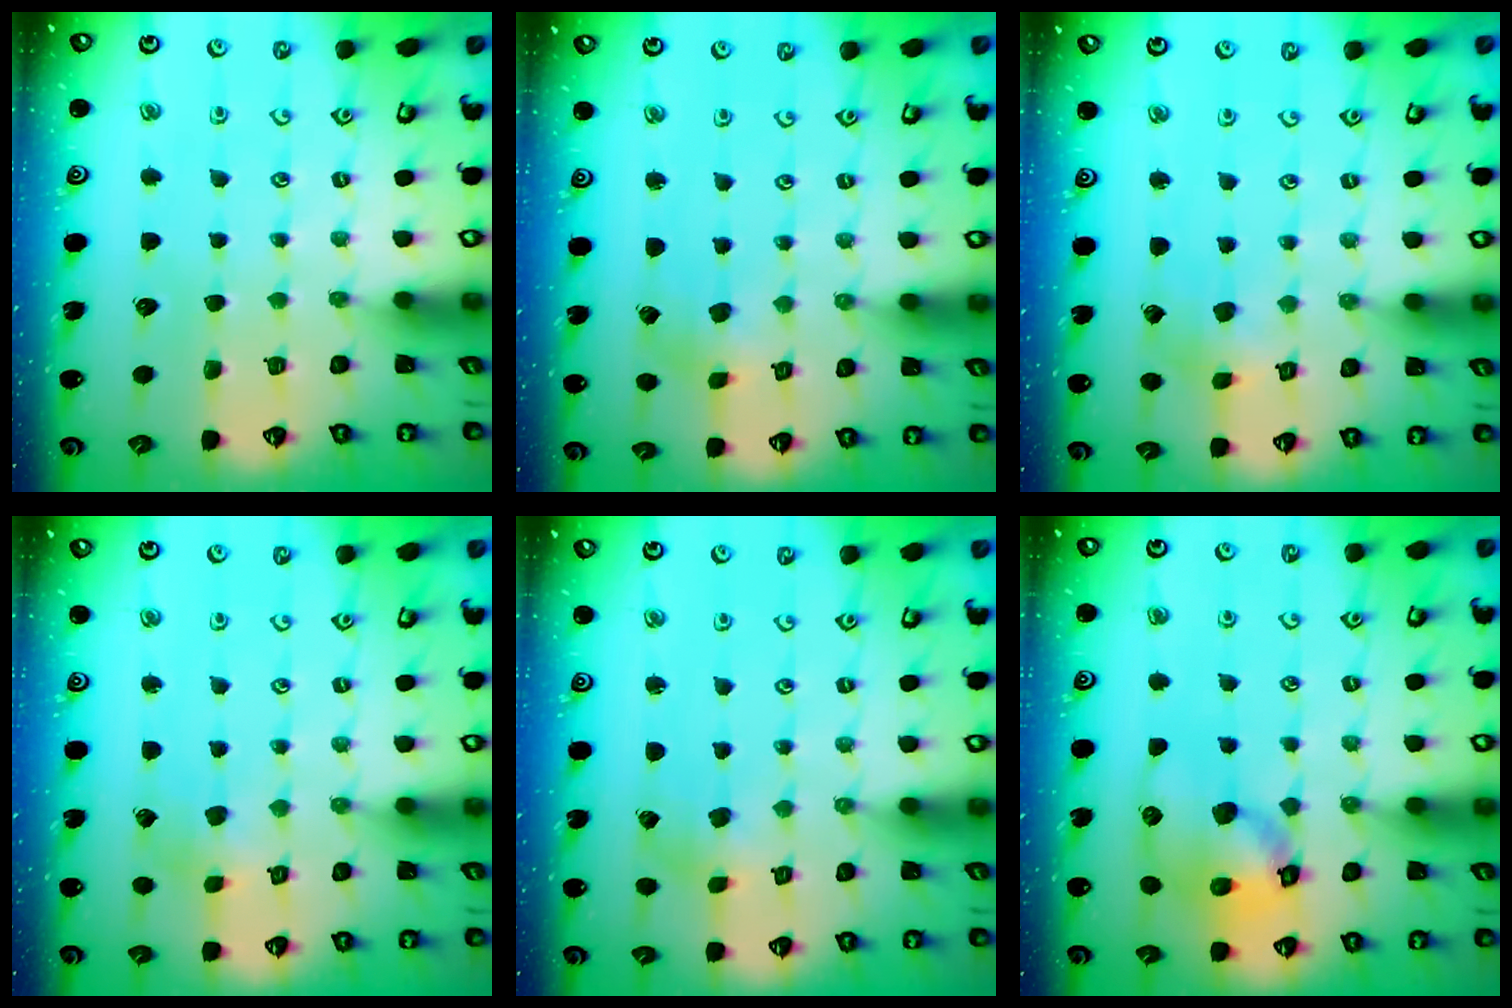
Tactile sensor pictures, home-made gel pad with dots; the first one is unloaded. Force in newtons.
{"total": 0.9, "press": 0.9, "slide": 0.2}
{"total": 2.7, "press": 2.7, "slide": 0.3}
{"total": 2.0, "press": 1.9, "slide": 0.3}
{"total": 1.2, "press": 1.2, "slide": 0.2}
{"total": 14.6, "press": 14.4, "slide": 2.2}